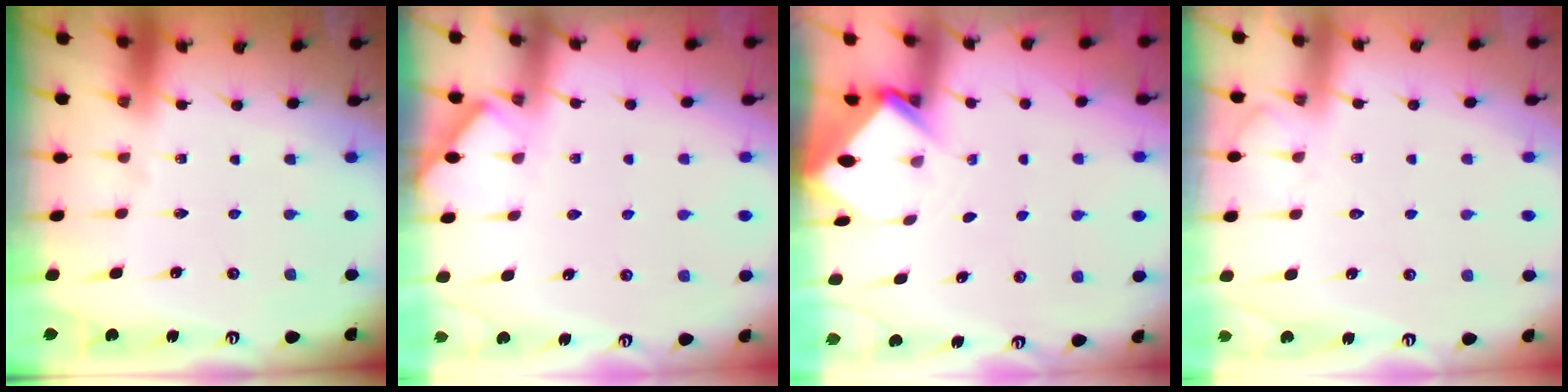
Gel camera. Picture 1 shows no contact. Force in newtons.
{"total": 3.0, "press": 2.9, "slide": 0.3}
{"total": 2.9, "press": 2.9, "slide": 0.2}
{"total": 5.0, "press": 4.9, "slide": 0.6}